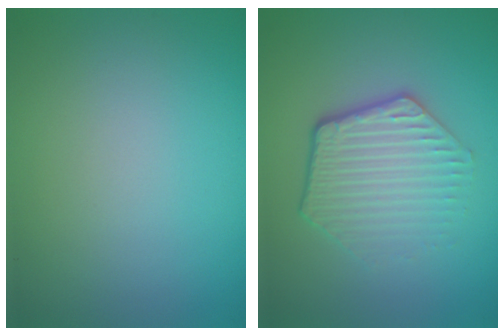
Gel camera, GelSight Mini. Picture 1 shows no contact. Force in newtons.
{"total": 4.5, "press": 3.3, "slide": 3.1}